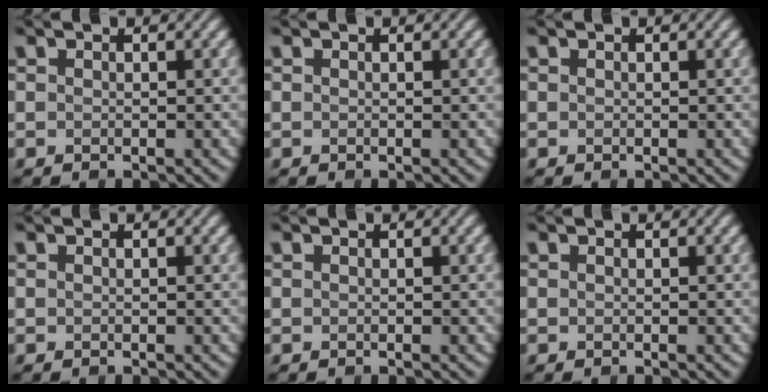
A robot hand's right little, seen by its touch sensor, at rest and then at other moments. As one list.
[{"total": 0.0}, {"total": 0.0}, {"total": 0.0}, {"total": 0.0}, {"total": 0.0}]